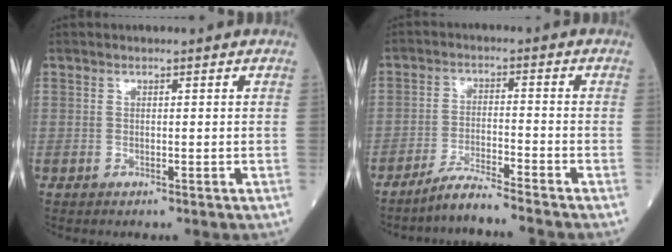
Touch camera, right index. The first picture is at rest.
{"total": 5.4, "force": [-4.9, -1.1, 2.0], "torque": [-0.041, -0.023, -0.096]}